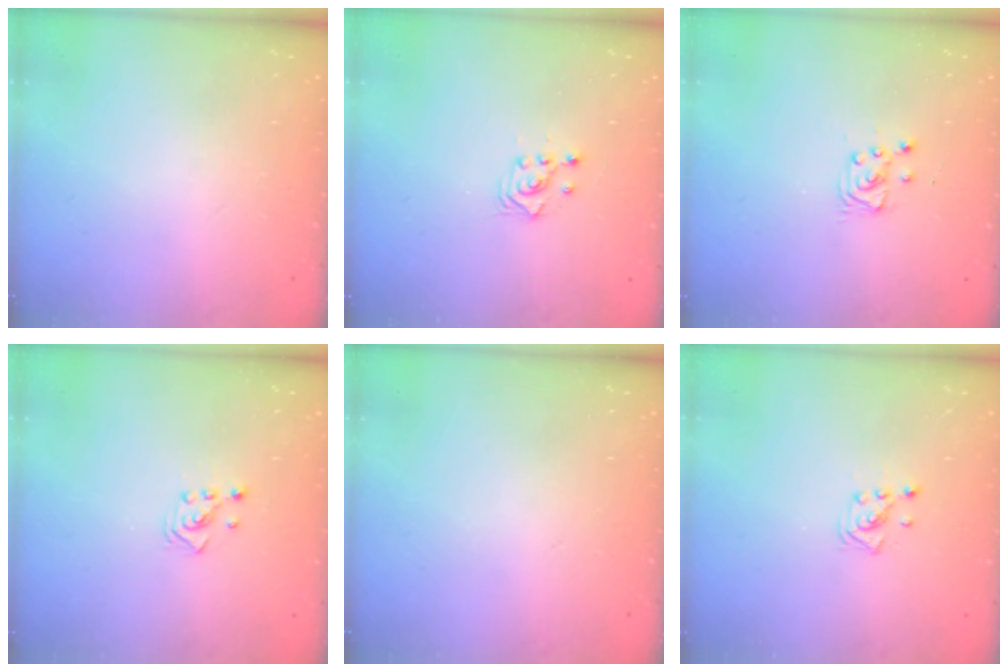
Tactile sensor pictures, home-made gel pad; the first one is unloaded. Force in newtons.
{"total": 2.7, "press": 2.7, "slide": 0.2}
{"total": 3.5, "press": 3.4, "slide": 0.4}
{"total": 2.5, "press": 2.5, "slide": 0.4}
{"total": 0.0}
{"total": 2.1, "press": 2.0, "slide": 0.8}